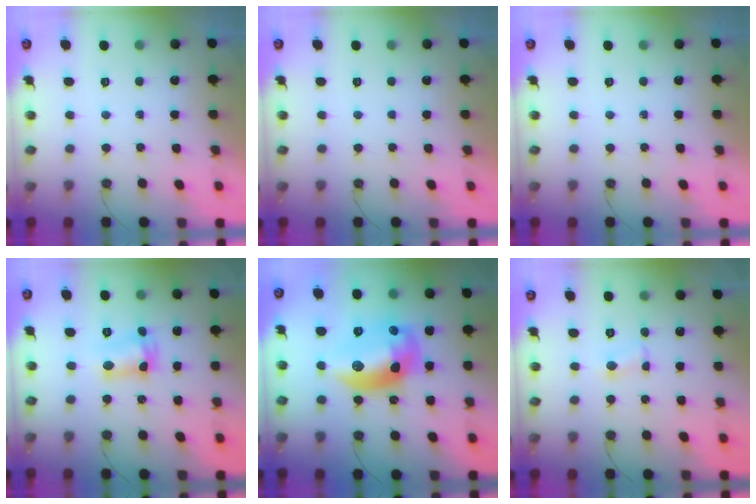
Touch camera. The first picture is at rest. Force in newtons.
{"total": 0.0}
{"total": 0.0}
{"total": 8.3, "press": 7.9, "slide": 2.4}
{"total": 16.3, "press": 16.3, "slide": 1.4}
{"total": 2.5, "press": 2.4, "slide": 0.8}